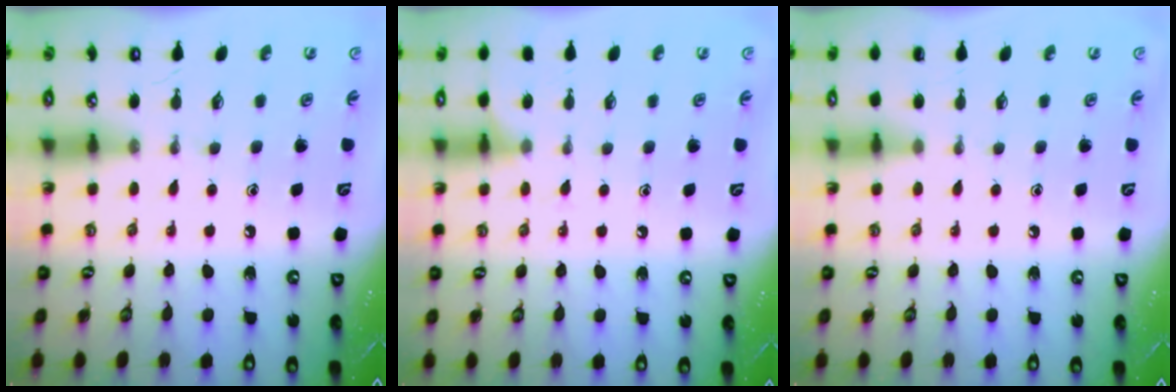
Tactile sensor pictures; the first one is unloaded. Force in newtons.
{"total": 6.1, "press": 6.0, "slide": 0.9}
{"total": 0.0}